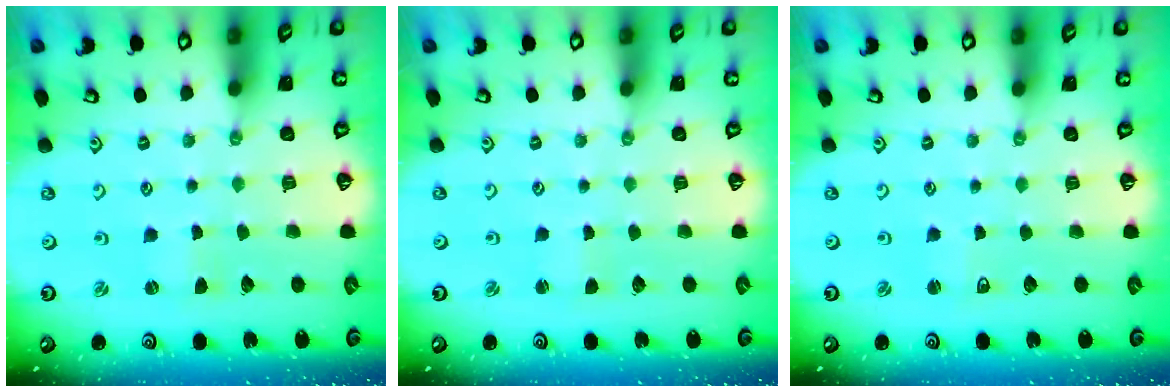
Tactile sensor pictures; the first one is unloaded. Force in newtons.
{"total": 0.9, "press": 0.9, "slide": 0.1}
{"total": 2.2, "press": 2.2, "slide": 0.3}